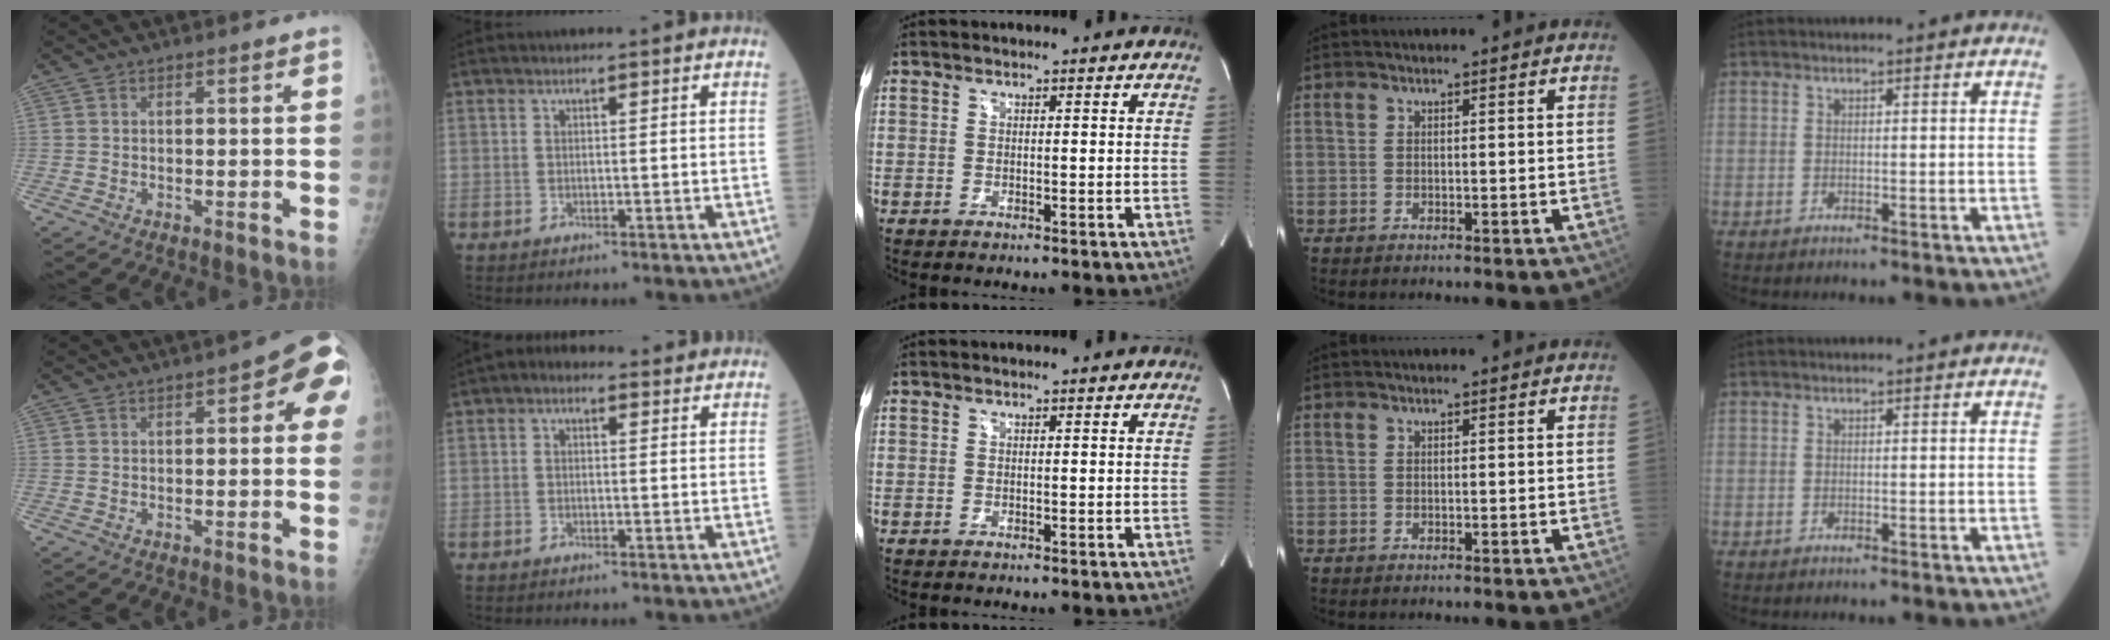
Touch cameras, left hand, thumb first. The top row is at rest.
{"thumb": {"total": 7.3, "force": [2.0, 2.8, 6.4], "torque": [-0.053, 0.013, 0.011]}, "index": {"total": 3.0, "force": [1.7, 1.8, 1.7], "torque": [-0.031, 0.026, 0.022]}}